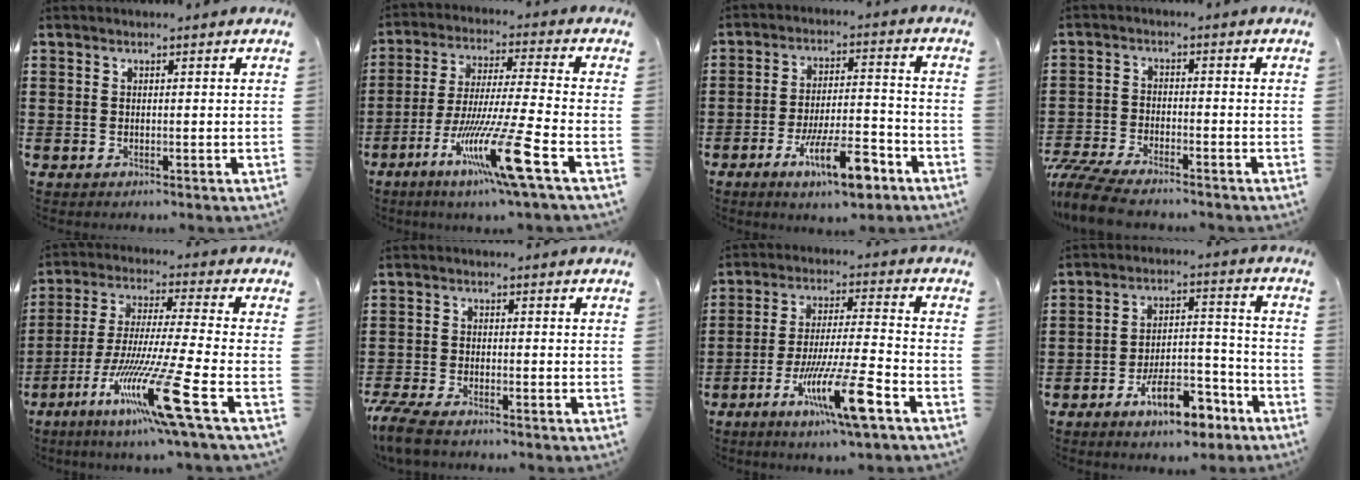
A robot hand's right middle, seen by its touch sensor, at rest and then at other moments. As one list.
[{"total": 13.0, "force": [-6.8, -0.1, 11.0], "torque": [-0.217, -0.009, -0.132]}, {"total": 10.4, "force": [-5.9, 2.8, 8.1], "torque": [-0.150, 0.005, -0.104]}, {"total": 5.9, "force": [-5.4, 0.8, 2.1], "torque": [-0.065, -0.008, -0.113]}, {"total": 14.5, "force": [-7.4, 0.0, 12.5], "torque": [-0.247, -0.009, -0.137]}, {"total": 3.8, "force": [-3.4, 0.4, 1.7], "torque": [-0.056, -0.012, -0.074]}, {"total": 11.6, "force": [-6.3, 1.1, 9.7], "torque": [-0.186, -0.002, -0.117]}, {"total": 10.0, "force": [-6.4, 3.8, 6.7], "torque": [-0.102, 0.017, -0.114]}]